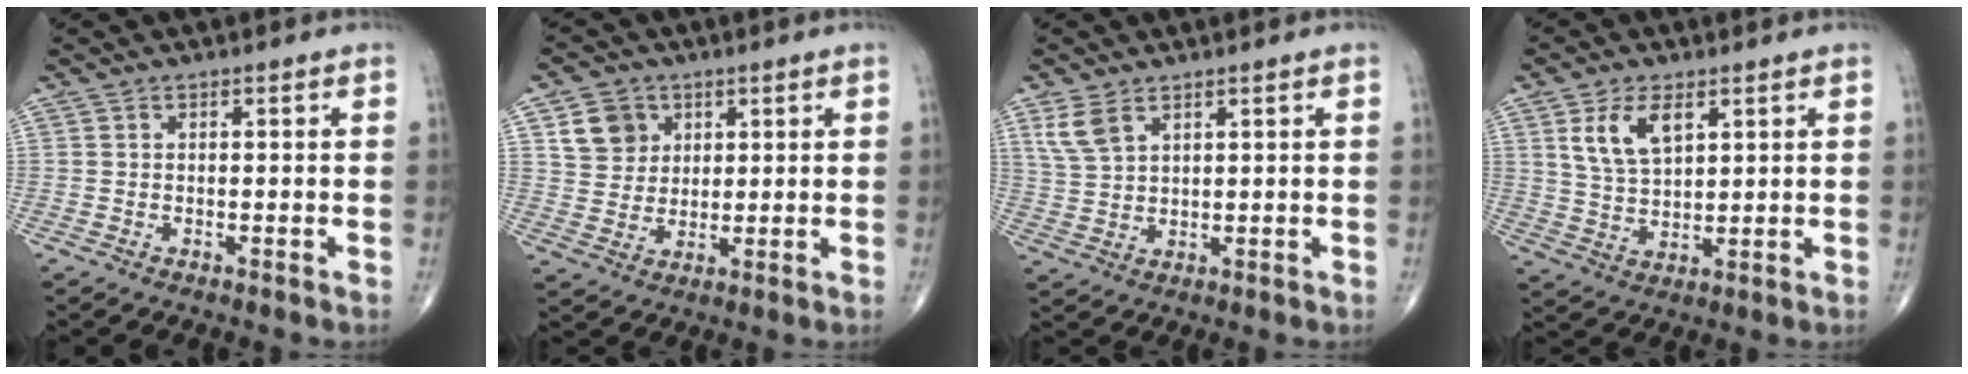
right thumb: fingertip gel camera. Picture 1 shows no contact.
{"total": 7.4, "force": [3.0, 6.3, 2.5], "torque": [-0.017, -0.010, 0.058]}
{"total": 5.1, "force": [3.0, 2.7, 3.1], "torque": [-0.063, -0.007, 0.070]}
{"total": 8.1, "force": [3.6, 4.3, 5.9], "torque": [-0.100, -0.014, 0.076]}